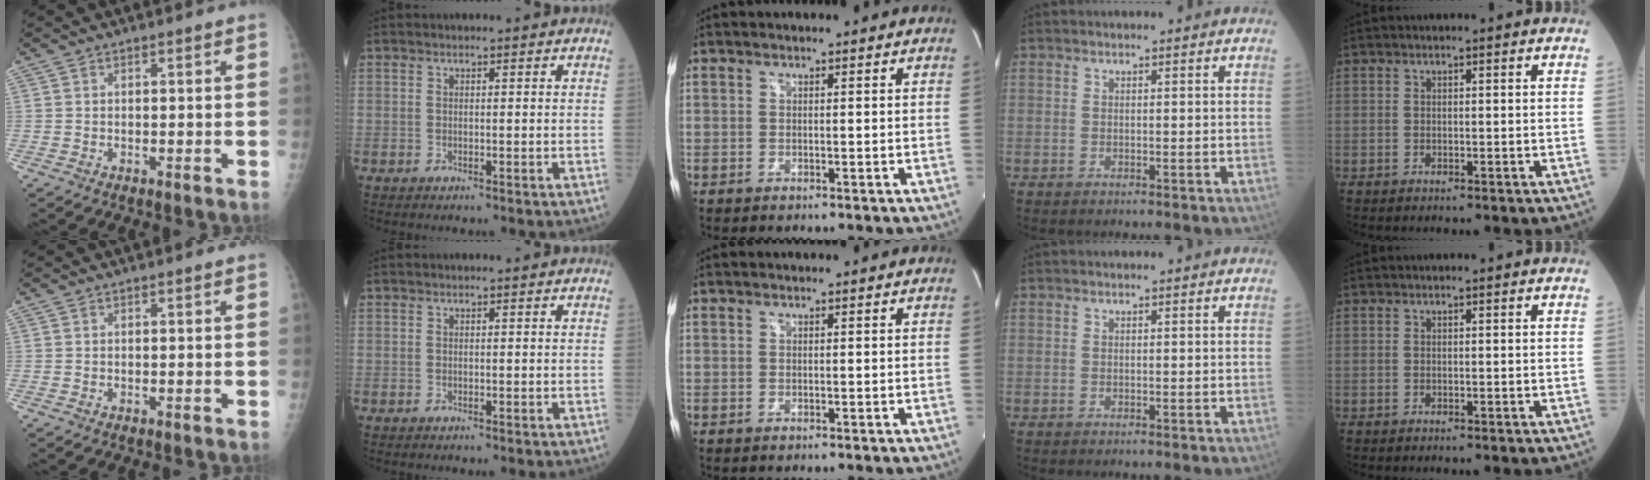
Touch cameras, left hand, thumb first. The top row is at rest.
{}